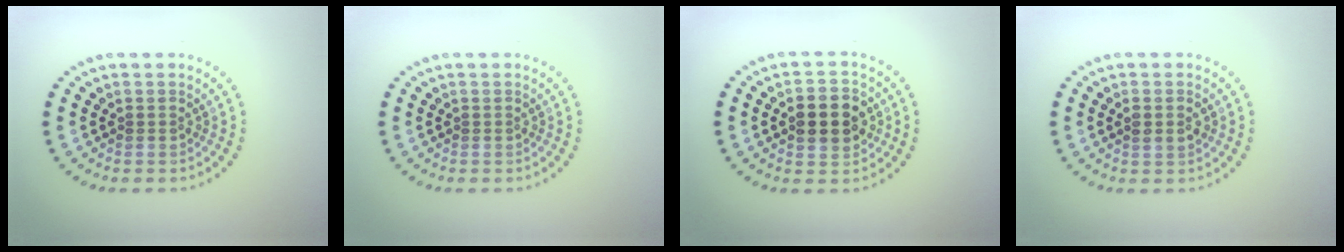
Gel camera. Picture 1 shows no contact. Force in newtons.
{"total": 0.0}
{"total": 4.7, "press": 4.7, "slide": 0.2}
{"total": 1.6, "press": 1.6, "slide": 0.4}